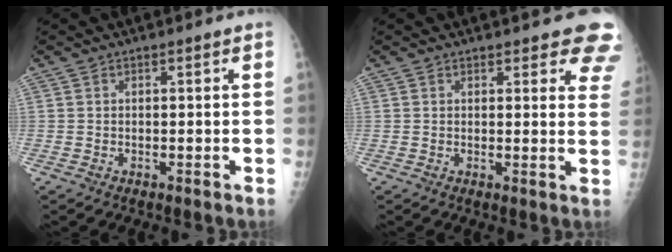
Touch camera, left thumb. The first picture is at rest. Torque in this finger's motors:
{"motor_torque": [1.01, 0.81, 0.70, -0.69, 0.10]}